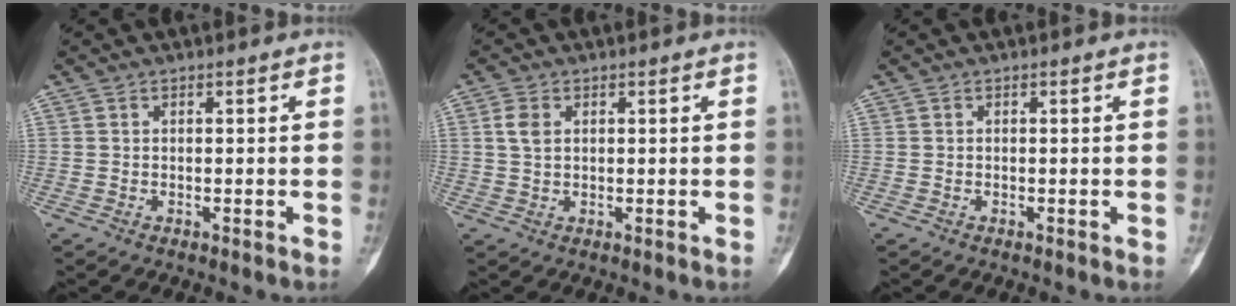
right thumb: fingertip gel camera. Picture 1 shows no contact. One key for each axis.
{"total": 3.2, "fx": 0.9, "fy": 2.1, "fz": 2.3, "tx": -0.045, "ty": 0.003, "tz": 0.018}
{"total": 0.0}